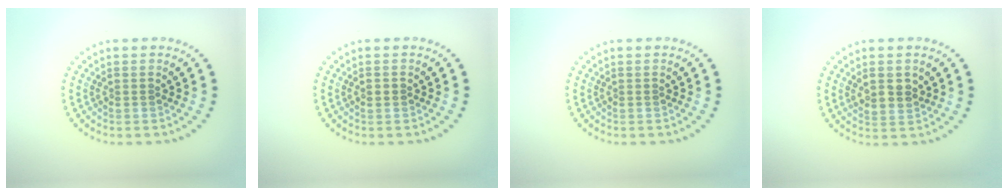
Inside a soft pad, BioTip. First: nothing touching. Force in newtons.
{"total": 1.2, "press": 1.2, "slide": 0.1}
{"total": 0.0}
{"total": 2.3, "press": 2.2, "slide": 0.8}